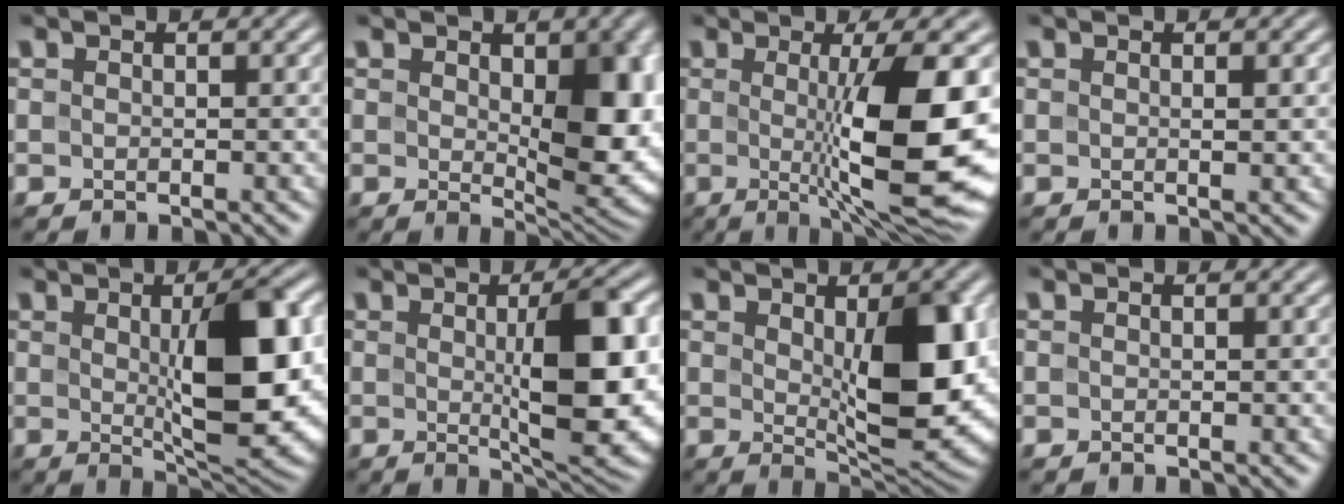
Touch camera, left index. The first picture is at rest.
{"total": 10.3, "force": [0.5, 5.5, 8.7], "torque": [-0.113, -0.016, 0.021]}
{"total": 11.8, "force": [-0.2, 2.6, 11.6], "torque": [-0.162, -0.014, 0.003]}
{"total": 0.9, "force": [0.2, 0.1, 0.9], "torque": [-0.010, 0.001, 0.001]}
{"total": 10.4, "force": [0.7, 3.4, 9.8], "torque": [-0.138, -0.007, 0.020]}
{"total": 9.6, "force": [0.5, 2.8, 9.1], "torque": [-0.123, -0.005, 0.014]}
{"total": 10.4, "force": [0.6, 4.4, 9.4], "torque": [-0.138, -0.015, 0.025]}
{"total": 0.0}